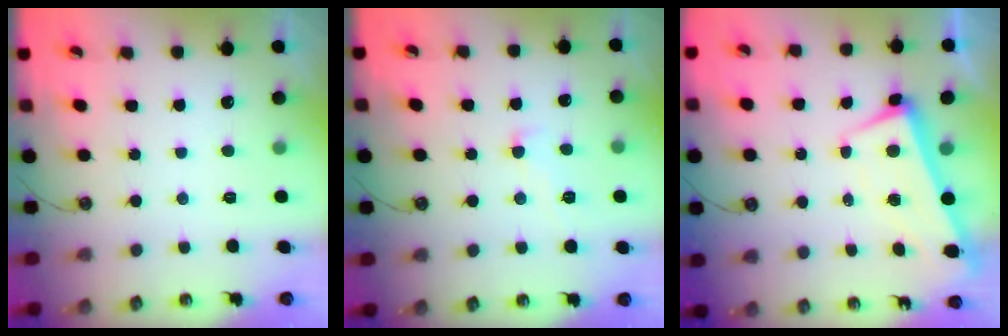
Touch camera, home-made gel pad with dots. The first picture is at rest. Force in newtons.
{"total": 1.3, "press": 1.2, "slide": 0.3}
{"total": 1.9, "press": 1.0, "slide": 1.6}